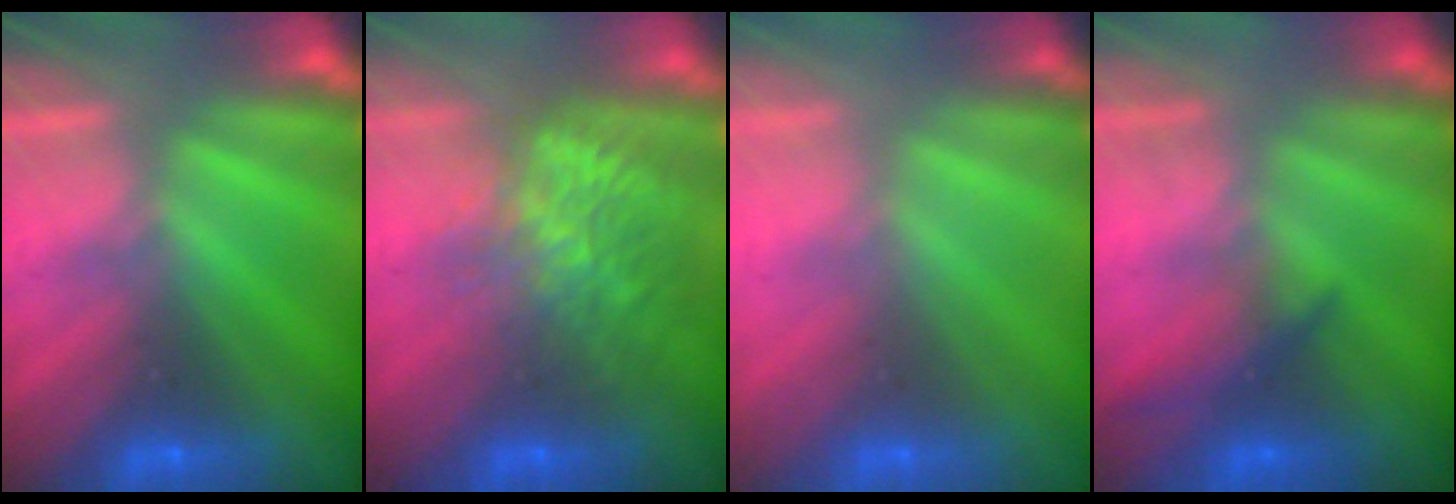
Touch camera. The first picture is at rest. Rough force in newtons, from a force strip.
{"total": 7.7}
{"total": 2.9}
{"total": 1.9}